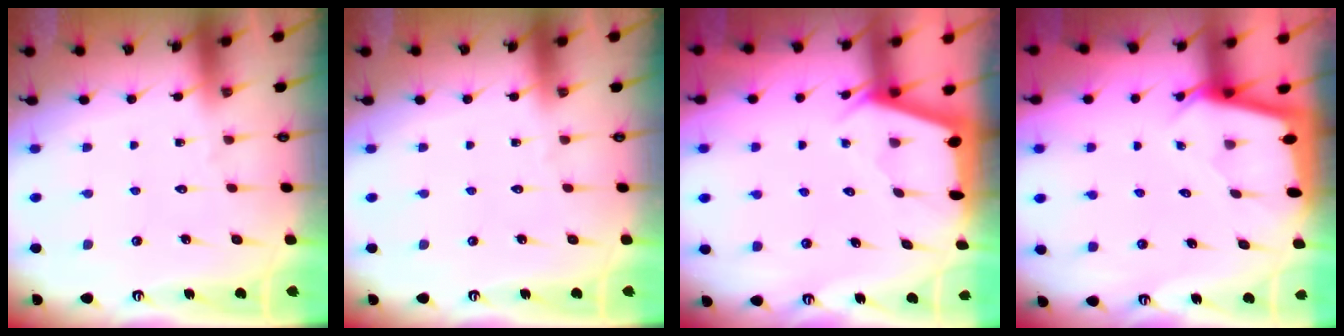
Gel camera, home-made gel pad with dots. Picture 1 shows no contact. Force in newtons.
{"total": 0.0}
{"total": 2.4, "press": 2.4, "slide": 0.3}
{"total": 2.3, "press": 2.3, "slide": 0.1}